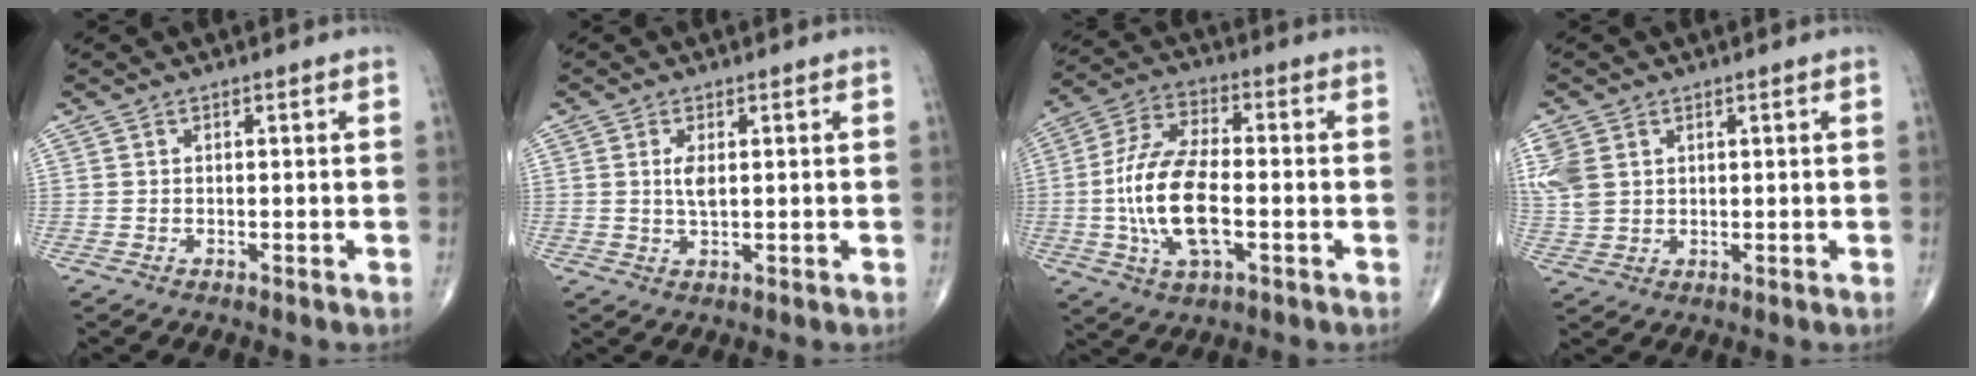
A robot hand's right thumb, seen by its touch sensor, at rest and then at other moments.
{"total": 2.8, "force": [0.5, 1.0, 2.5], "torque": [-0.046, -0.005, 0.011]}
{"total": 15.1, "force": [-2.3, 6.8, 13.2], "torque": [-0.267, 0.017, -0.044]}
{"total": 7.4, "force": [2.3, 5.5, 4.3], "torque": [-0.102, 0.001, 0.056]}